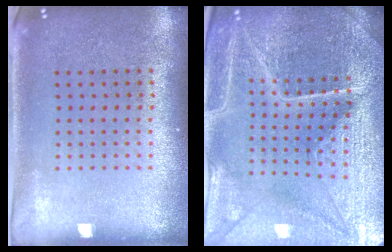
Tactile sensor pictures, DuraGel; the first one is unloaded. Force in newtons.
{"total": 5.4, "press": 5.0, "slide": 2.0}